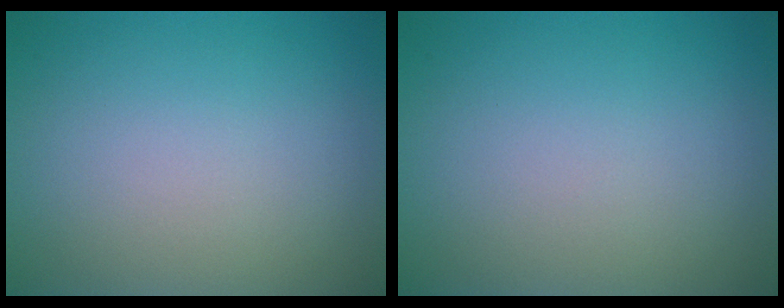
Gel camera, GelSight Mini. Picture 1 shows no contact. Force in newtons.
{"total": 0.0}